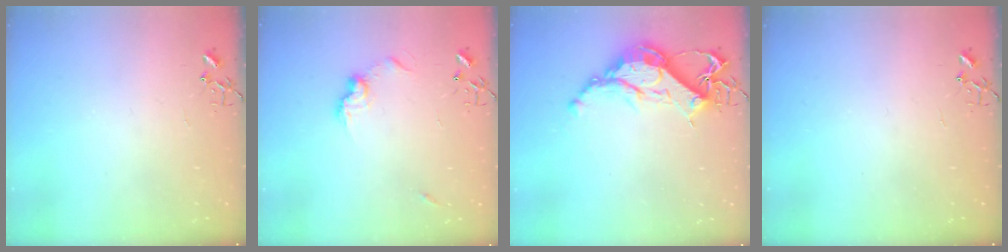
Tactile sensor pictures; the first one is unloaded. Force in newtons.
{"total": 8.8, "press": 8.8, "slide": 0.4}
{"total": 13.8, "press": 13.8, "slide": 1.1}
{"total": 0.0}